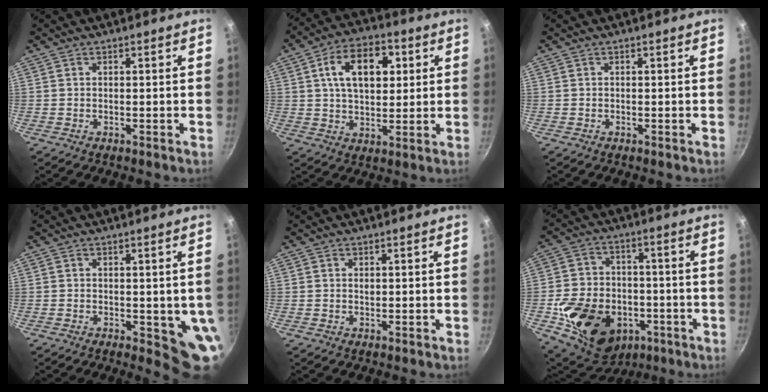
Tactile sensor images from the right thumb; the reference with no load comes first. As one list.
[{"total": 13.7, "force": [3.6, 8.5, 10.1], "torque": [-0.136, 0.004, 0.051]}, {"total": 0.0}, {"total": 7.7, "force": [-1.2, 3.3, 6.9], "torque": [-0.055, -0.009, -0.011]}, {"total": 0.7, "force": [0.2, 0.5, 0.5], "torque": [-0.006, 0.001, 0.004]}, {"total": 20.4, "force": [-5.8, 15.5, 12.0], "torque": [-0.194, 0.039, -0.077]}]